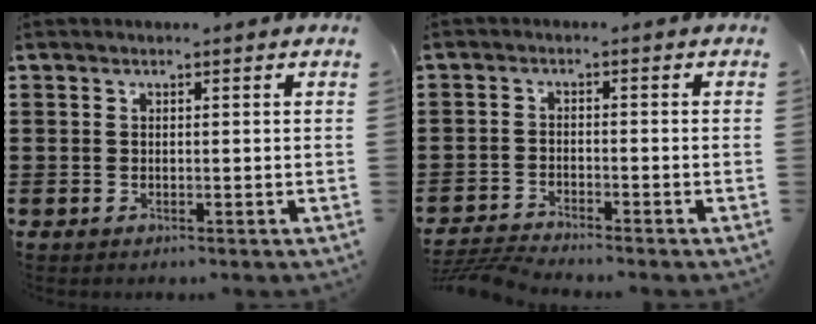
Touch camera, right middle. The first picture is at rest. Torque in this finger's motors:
{"motor_torque": [0.58, -0.23, 0.10, 0.02]}